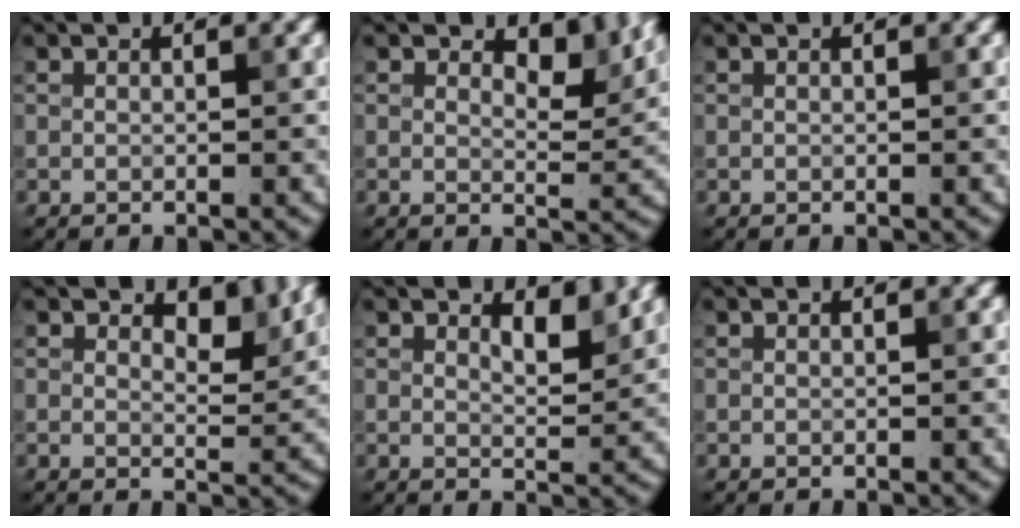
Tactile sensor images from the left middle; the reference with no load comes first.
{"total": 3.8, "force": [2.3, 1.7, 2.4], "torque": [-0.036, -0.006, 0.030]}
{"total": 0.0}
{"total": 2.9, "force": [2.0, 1.2, 1.8], "torque": [-0.026, -0.008, 0.024]}
{"total": 2.2, "force": [1.4, 0.7, 1.5], "torque": [-0.023, -0.008, 0.020]}
{"total": 0.0}